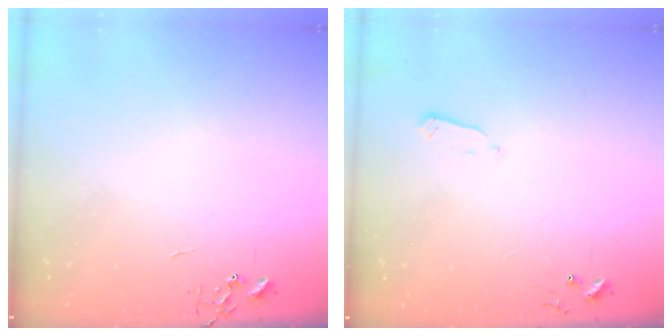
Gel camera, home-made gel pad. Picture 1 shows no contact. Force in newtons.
{"total": 2.4, "press": 2.3, "slide": 0.4}